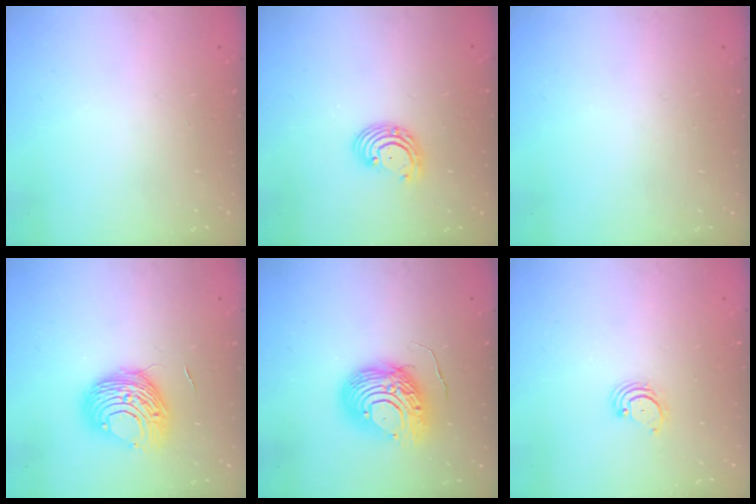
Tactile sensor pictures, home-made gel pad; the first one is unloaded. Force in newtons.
{"total": 3.9, "press": 3.9, "slide": 0.3}
{"total": 0.0}
{"total": 10.4, "press": 10.4, "slide": 0.2}
{"total": 12.3, "press": 12.3, "slide": 1.1}
{"total": 2.7, "press": 2.7, "slide": 0.3}